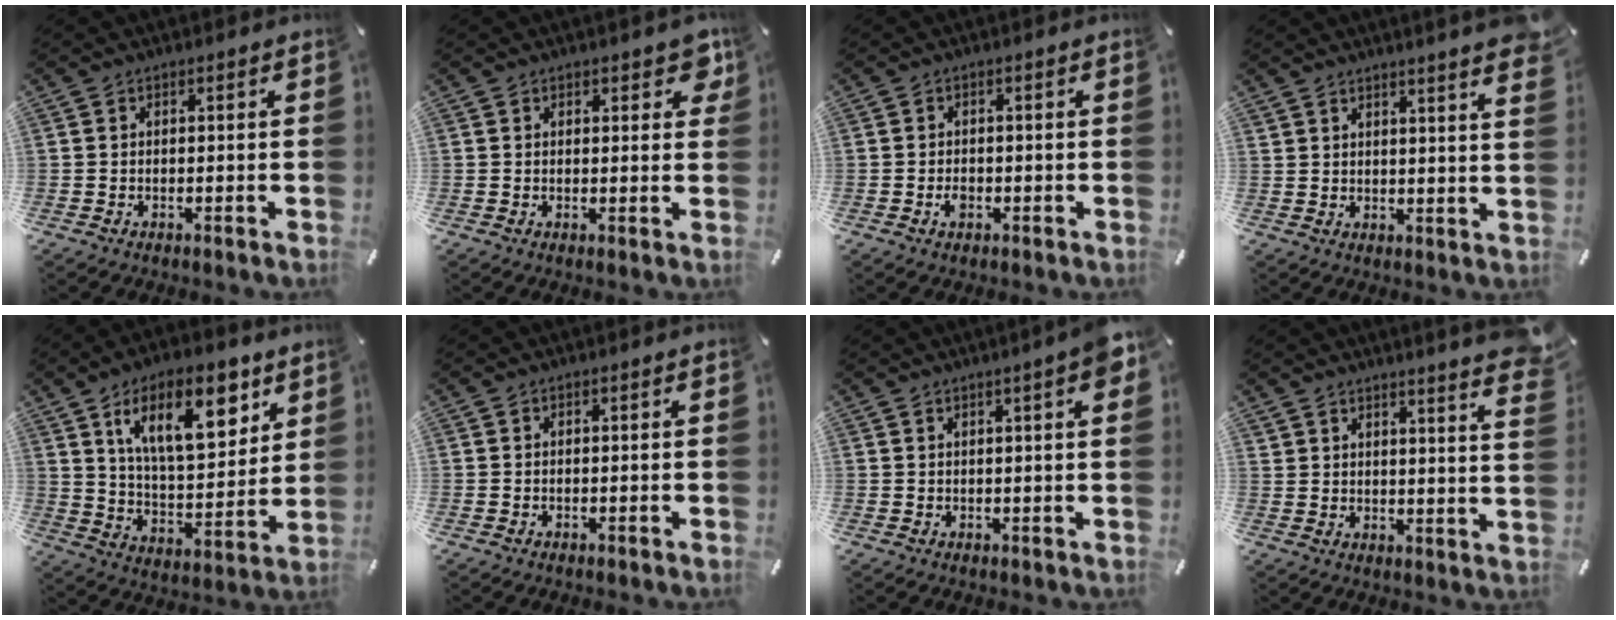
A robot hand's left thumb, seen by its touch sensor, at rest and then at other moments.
{"total": 4.2, "force": [2.3, 2.4, 2.6], "torque": [-0.016, -0.006, 0.033]}
{"total": 1.8, "force": [-0.7, 1.2, 1.2], "torque": [-0.022, 0.002, -0.012]}
{"total": 4.7, "force": [4.1, 0.2, 2.4], "torque": [-0.034, -0.027, 0.069]}
{"total": 19.3, "force": [10.1, 8.9, 13.8], "torque": [-0.212, -0.034, 0.167]}
{"total": 0.0}
{"total": 4.6, "force": [2.1, 0.7, 4.0], "torque": [-0.063, -0.005, 0.032]}
{"total": 5.4, "force": [4.9, 0.5, 2.2], "torque": [-0.035, -0.041, 0.086]}